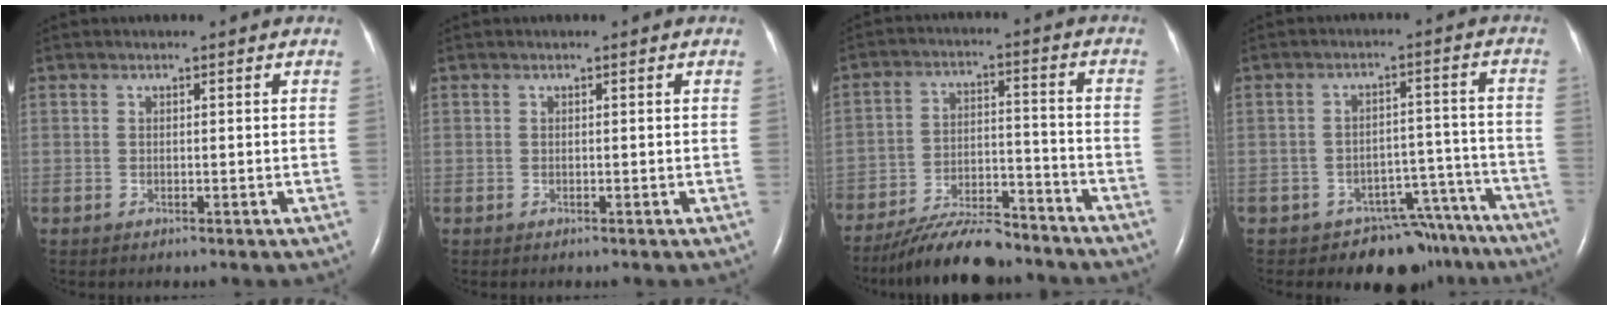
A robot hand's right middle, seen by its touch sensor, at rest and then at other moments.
{"total": 0.0}
{"total": 12.7, "force": [-11.3, 3.0, 5.1], "torque": [-0.083, 0.005, -0.183]}
{"total": 11.0, "force": [-9.3, 5.9, 0.9], "torque": [0.022, 0.054, -0.112]}